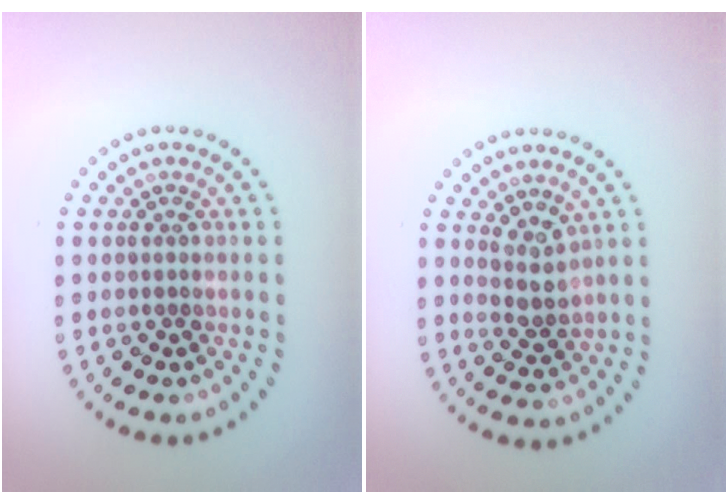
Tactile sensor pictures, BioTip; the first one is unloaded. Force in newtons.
{"total": 2.2, "press": 1.8, "slide": 1.2}